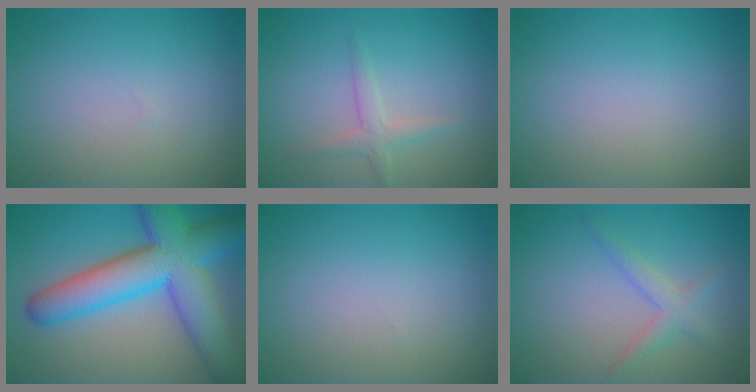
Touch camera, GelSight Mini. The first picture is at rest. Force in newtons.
{"total": 1.7, "press": 1.7, "slide": 0.1}
{"total": 0.0}
{"total": 10.6, "press": 10.6, "slide": 0.3}
{"total": 0.0}
{"total": 2.1, "press": 2.1, "slide": 0.1}